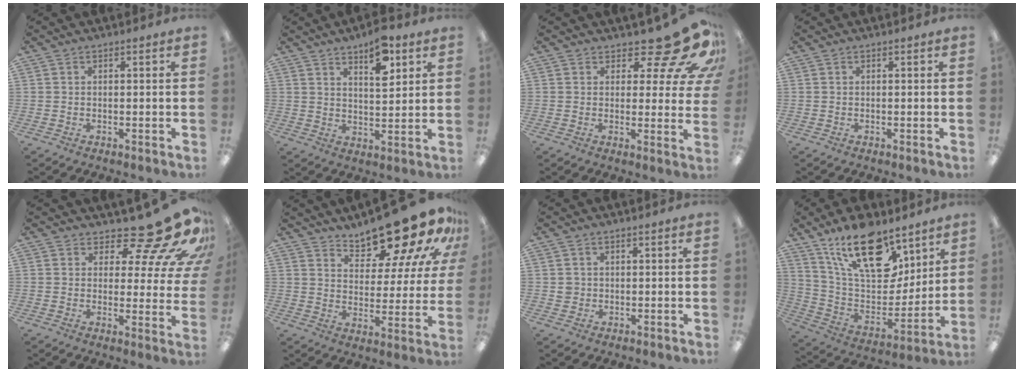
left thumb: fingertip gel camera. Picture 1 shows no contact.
{"total": 8.3, "force": [5.5, 3.3, 5.3], "torque": [-0.069, -0.033, 0.089]}
{"total": 11.8, "force": [8.3, 4.6, 7.0], "torque": [-0.093, -0.058, 0.144]}
{"total": 0.0}
{"total": 16.0, "force": [12.3, 4.5, 9.2], "torque": [-0.124, -0.100, 0.201]}
{"total": 18.3, "force": [15.3, 5.7, 8.3], "torque": [-0.125, -0.114, 0.261]}
{"total": 1.9, "force": [0.2, 1.9, 0.3], "torque": [-0.007, 0.005, 0.002]}
{"total": 21.8, "force": [13.9, 10.7, 12.9], "torque": [-0.228, -0.075, 0.245]}